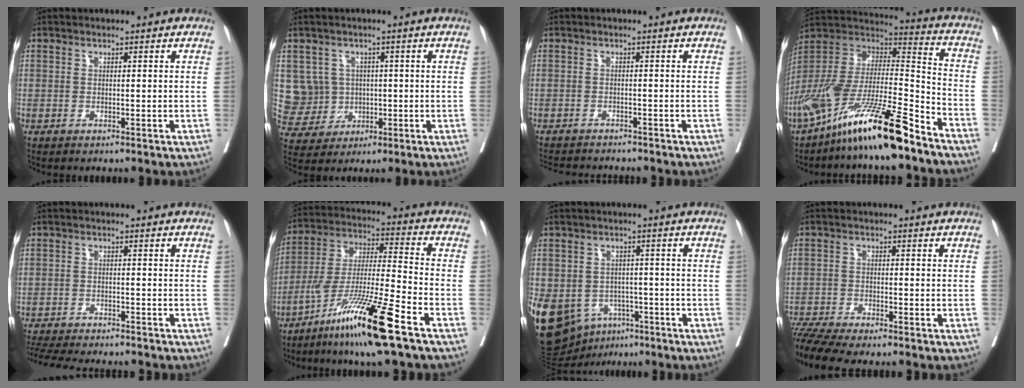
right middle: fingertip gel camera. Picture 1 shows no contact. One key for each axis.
{"total": 6.3, "fx": 0.8, "fy": 6.3, "fz": 0.2, "tx": -0.004, "ty": 0.016, "tz": 0.025}
{"total": 8.0, "fx": -7.5, "fy": 1.5, "fz": 2.3, "tx": -0.032, "ty": -0.005, "tz": -0.103}
{"total": 21.9, "fx": -15.3, "fy": 2.6, "fz": 15.5, "tx": -0.313, "ty": -0.032, "tz": -0.281}
{"total": 14.0, "fx": -12.6, "fy": 2.2, "fz": 5.6, "tx": -0.107, "ty": -0.020, "tz": -0.177}
{"total": 17.0, "fx": -10.4, "fy": -0.2, "fz": 13.5, "tx": -0.293, "ty": -0.046, "tz": -0.195}
{"total": 22.8, "fx": -9.7, "fy": 17.7, "fz": 10.6, "tx": -0.321, "ty": -0.010, "tz": -0.132}
{"total": 8.2, "fx": -7.4, "fy": -0.1, "fz": 3.5, "tx": -0.057, "ty": -0.011, "tz": -0.126}